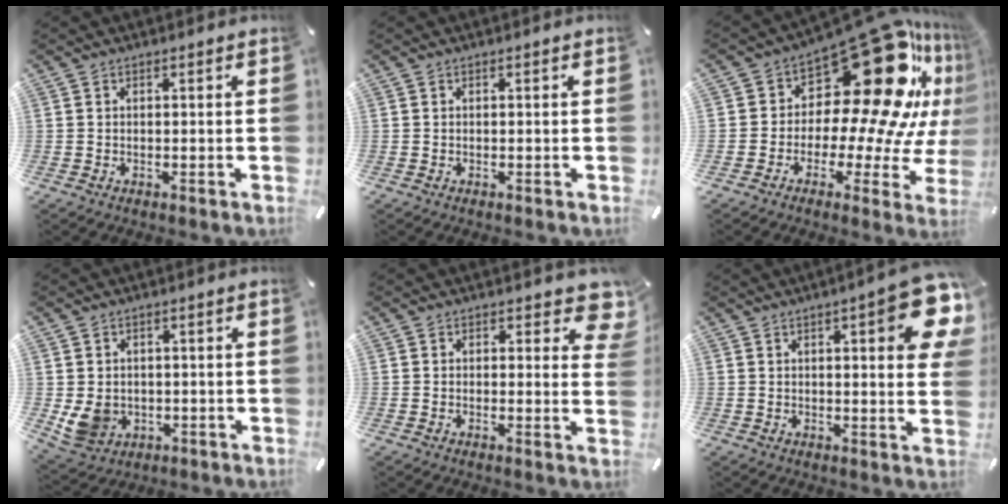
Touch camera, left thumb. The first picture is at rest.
{"total": 0.0}
{"total": 30.5, "force": [12.3, 15.2, 23.4], "torque": [-0.311, -0.124, 0.221]}
{"total": 6.7, "force": [-0.1, 6.1, 2.7], "torque": [-0.081, 0.000, -0.001]}
{"total": 5.4, "force": [2.8, 3.1, 3.4], "torque": [-0.016, -0.020, 0.041]}
{"total": 13.5, "force": [5.6, 3.4, 11.8], "torque": [-0.147, -0.032, 0.085]}